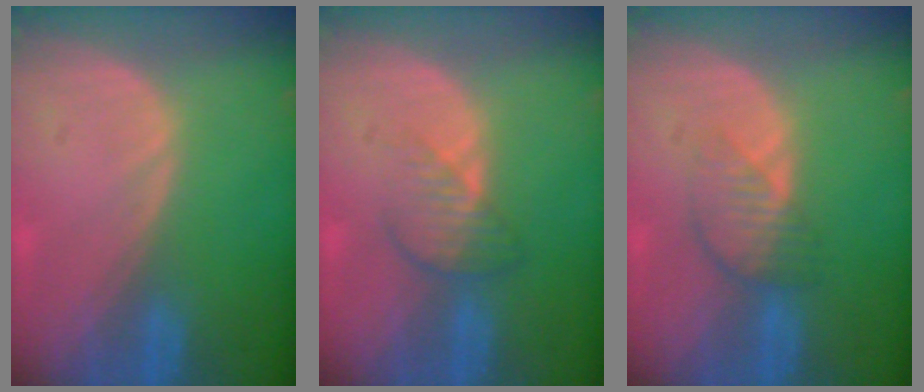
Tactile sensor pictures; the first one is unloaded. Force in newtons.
{"total": 3.8, "press": 3.5, "slide": 1.5}
{"total": 3.9, "press": 3.6, "slide": 1.6}